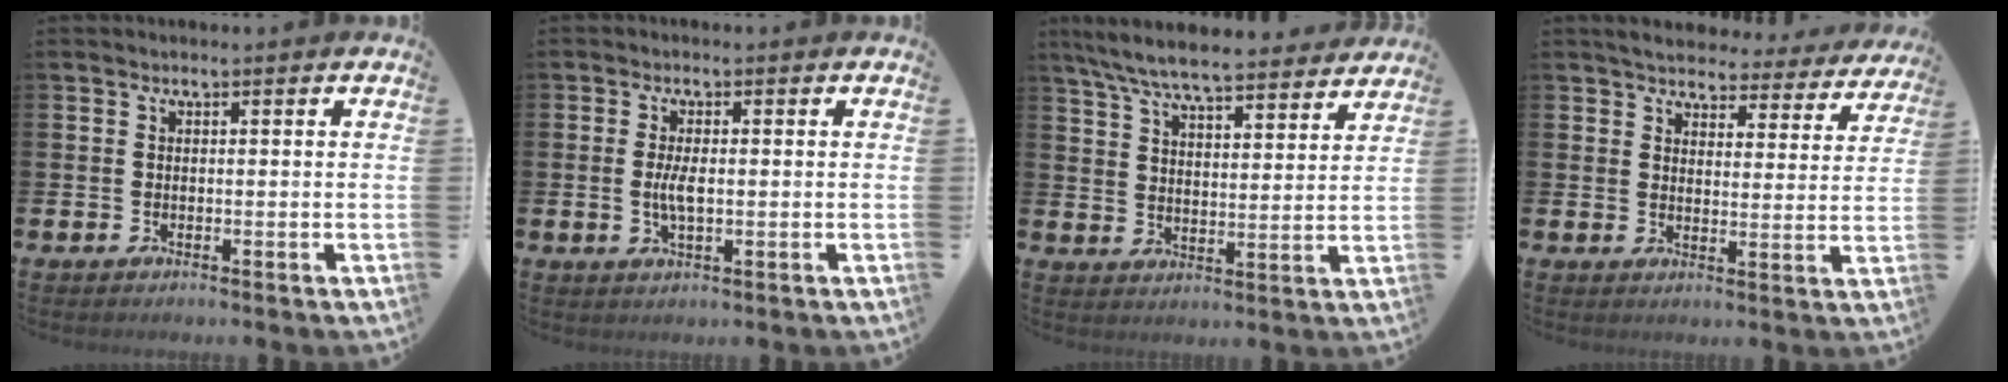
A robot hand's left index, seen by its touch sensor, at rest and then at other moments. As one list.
[{"total": 3.3, "force": [-0.1, 1.2, 3.1], "torque": [-0.054, 0.001, -0.003]}, {"total": 7.8, "force": [7.4, 0.8, 2.5], "torque": [-0.082, -0.043, 0.132]}, {"total": 4.6, "force": [4.4, 1.2, 0.6], "torque": [-0.033, -0.029, 0.074]}]